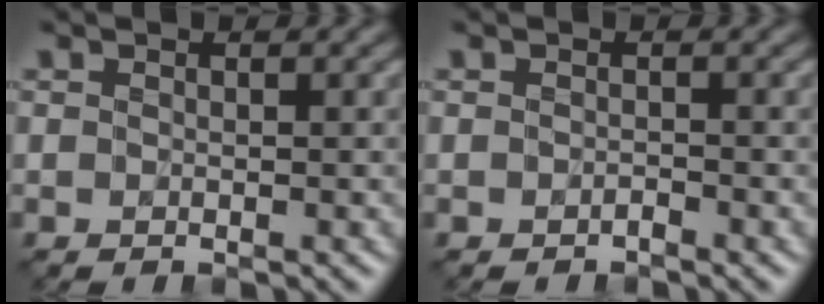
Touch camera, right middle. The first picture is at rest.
{"total": 0.6, "force": [-0.6, 0.1, 0.2], "torque": [-0.003, -0.001, -0.014]}